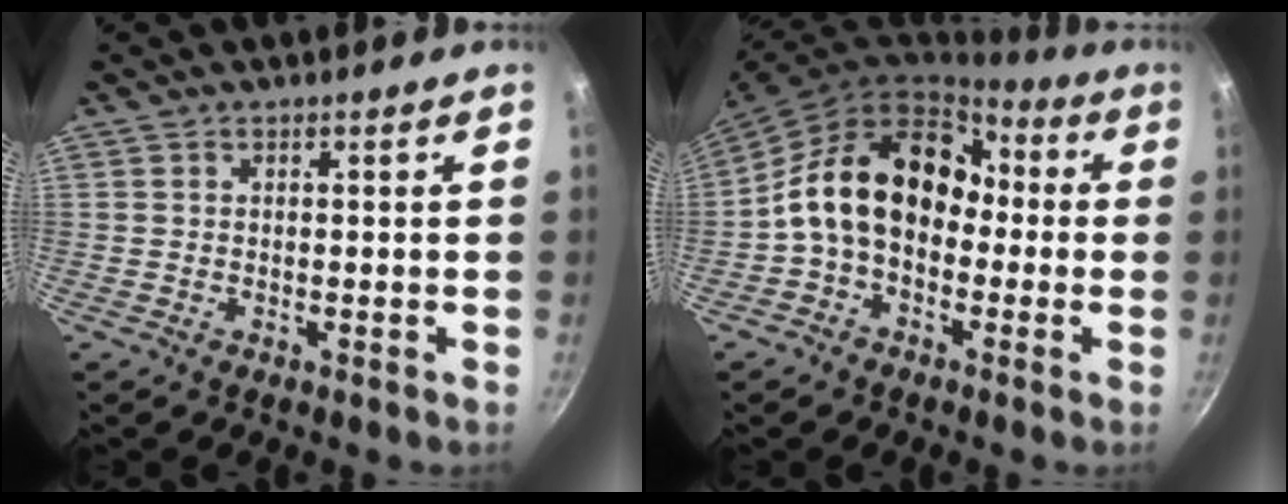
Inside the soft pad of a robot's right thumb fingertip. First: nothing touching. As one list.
[{"total": 16.2, "force": [-0.4, 11.9, 11.1], "torque": [-0.151, 0.055, -0.025]}]